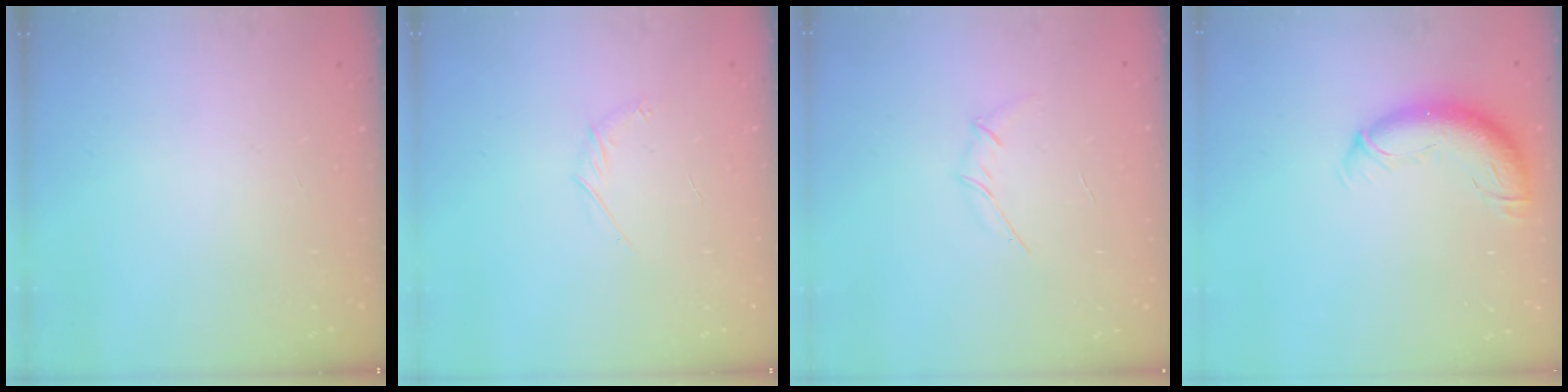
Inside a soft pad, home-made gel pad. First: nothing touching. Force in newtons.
{"total": 4.3, "press": 4.1, "slide": 1.1}
{"total": 3.1, "press": 3.0, "slide": 0.8}
{"total": 11.5, "press": 11.2, "slide": 2.8}